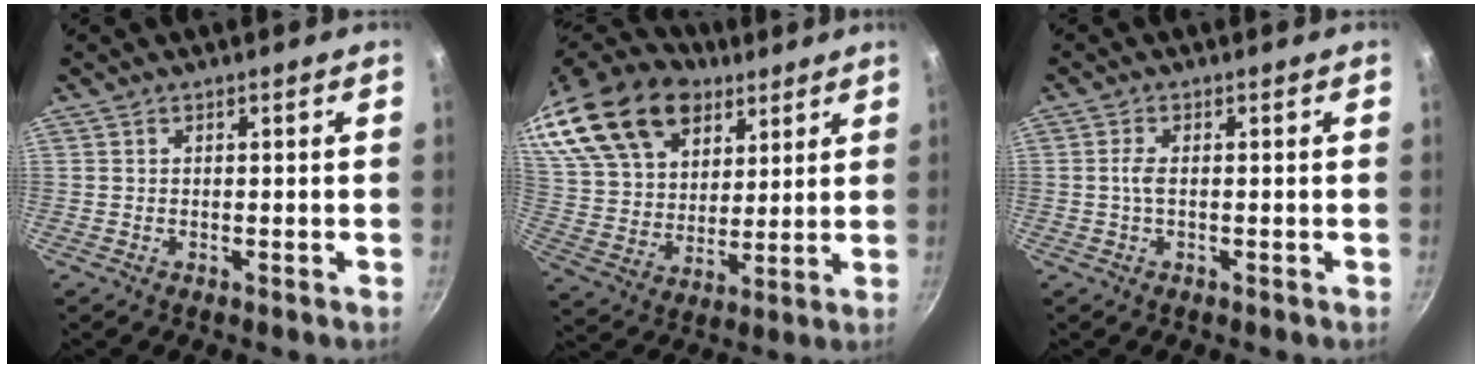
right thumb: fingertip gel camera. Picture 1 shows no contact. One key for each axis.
{"total": 28.7, "fx": 17.6, "fy": 17.5, "fz": 14.4, "tx": -0.301, "ty": -0.011, "tz": 0.328}
{"total": 2.1, "fx": -0.1, "fy": 0.8, "fz": 2.0, "tx": -0.050, "ty": 0.004, "tz": -0.004}